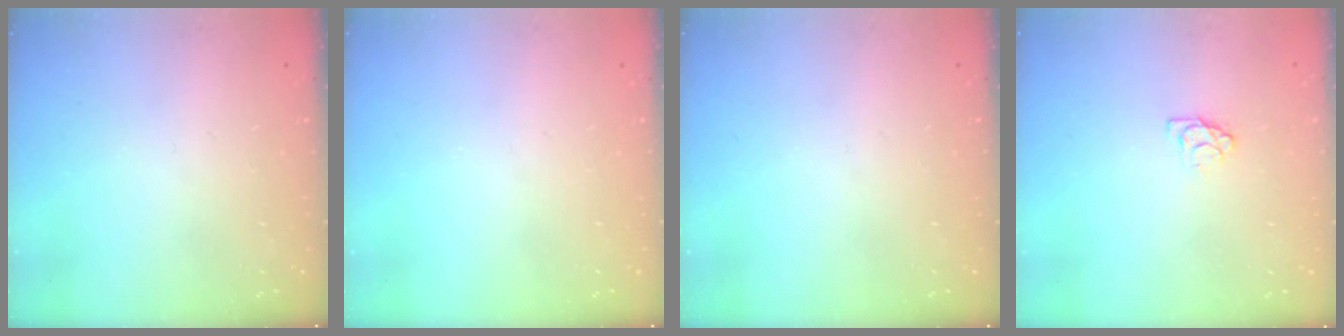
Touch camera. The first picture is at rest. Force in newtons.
{"total": 0.0}
{"total": 0.0}
{"total": 3.6, "press": 3.6, "slide": 0.4}